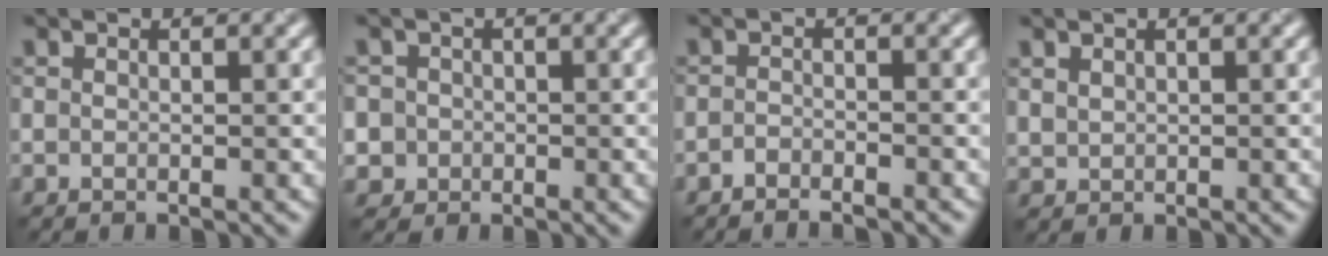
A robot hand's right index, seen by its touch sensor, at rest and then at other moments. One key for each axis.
{"total": 3.2, "fx": -0.5, "fy": 3.1, "fz": 0.5, "tx": 0.009, "ty": 0.013, "tz": -0.025}
{"total": 1.4, "fx": -1.3, "fy": 0.3, "fz": 0.5, "tx": -0.005, "ty": 0.001, "tz": -0.026}
{"total": 0.9, "fx": 0.6, "fy": 0.7, "fz": 0.2, "tx": -0.007, "ty": -0.002, "tz": 0.017}